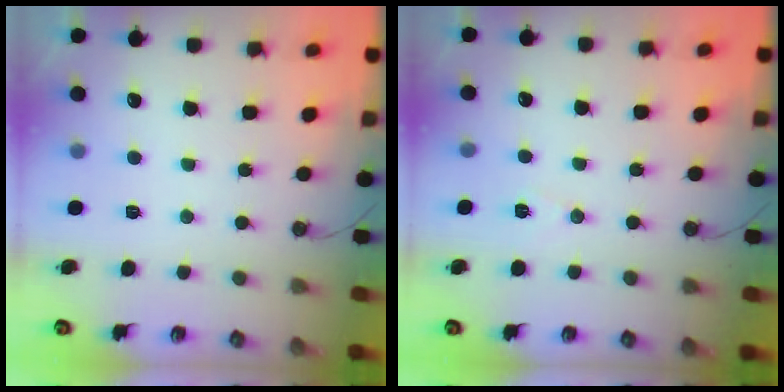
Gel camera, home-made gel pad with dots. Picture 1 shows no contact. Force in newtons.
{"total": 6.2, "press": 4.3, "slide": 4.5}